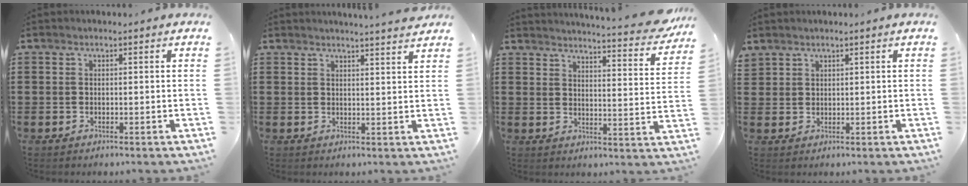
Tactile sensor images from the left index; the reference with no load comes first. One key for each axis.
{"total": 2.7, "fx": 2.6, "fy": -0.6, "fz": 0.3, "tx": -0.012, "ty": -0.012, "tz": 0.048}
{"total": 4.8, "fx": 4.5, "fy": -0.6, "fz": 1.6, "tx": -0.033, "ty": -0.038, "tz": 0.073}
{"total": 1.8, "fx": 1.6, "fy": 1.0, "fz": 0.0, "tx": -0.005, "ty": 0.003, "tz": 0.033}